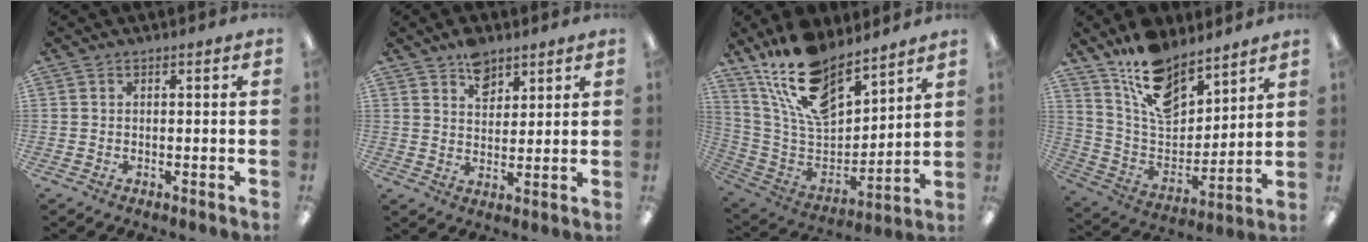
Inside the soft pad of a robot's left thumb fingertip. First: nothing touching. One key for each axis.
{"total": 6.5, "fx": 4.5, "fy": 3.7, "fz": 2.8, "tx": -0.037, "ty": -0.020, "tz": 0.078}
{"total": 18.7, "fx": 14.0, "fy": 8.0, "fz": 9.5, "tx": -0.188, "ty": -0.082, "tz": 0.254}
{"total": 15.1, "fx": 11.4, "fy": 7.1, "fz": 6.8, "tx": -0.133, "ty": -0.070, "tz": 0.212}